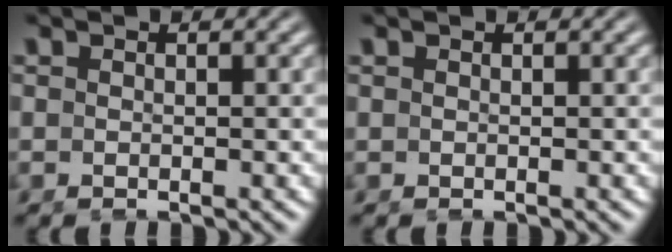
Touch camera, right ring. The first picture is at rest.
{"total": 0.0}